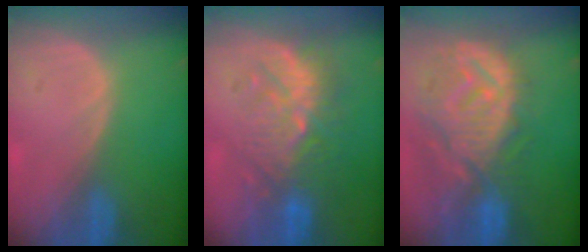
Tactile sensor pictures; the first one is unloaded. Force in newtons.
{"total": 9.0, "press": 8.9, "slide": 1.6}
{"total": 12.3, "press": 11.0, "slide": 5.4}